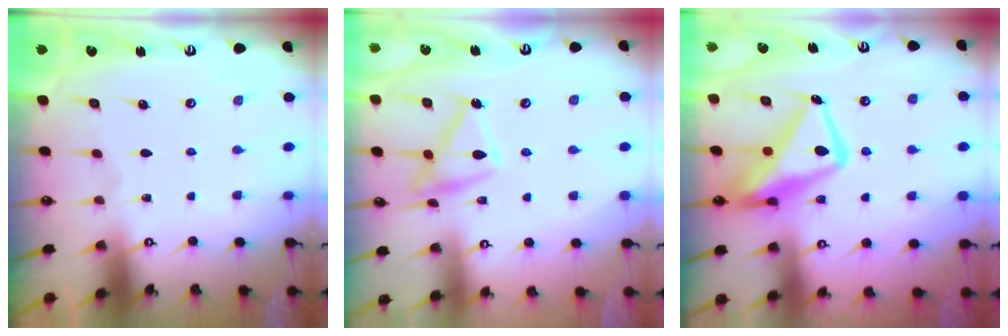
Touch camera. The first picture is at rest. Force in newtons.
{"total": 13.5, "press": 13.4, "slide": 0.7}
{"total": 16.8, "press": 16.8, "slide": 1.7}